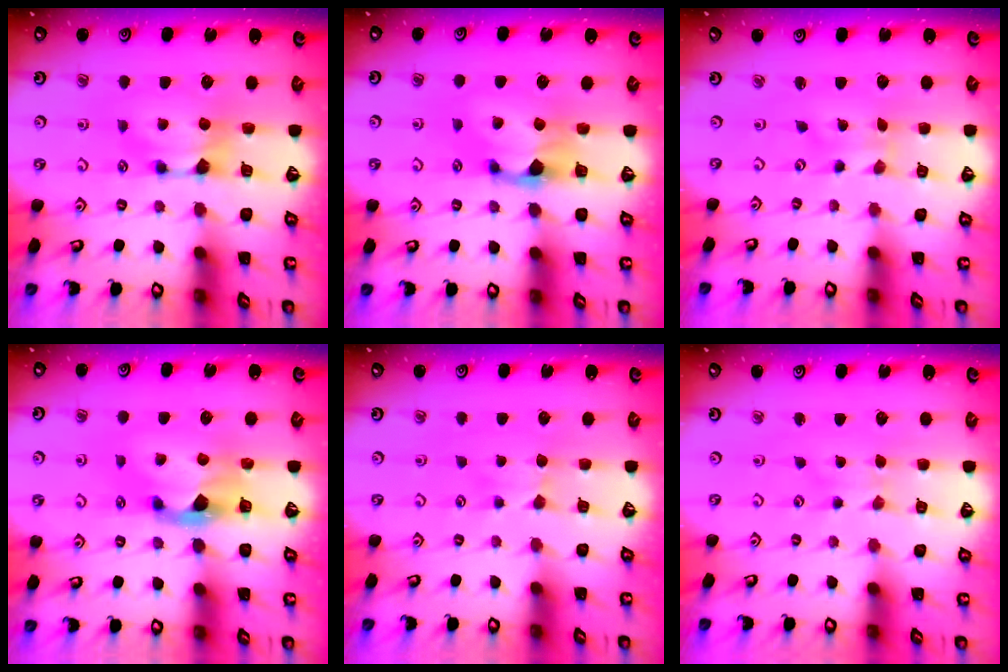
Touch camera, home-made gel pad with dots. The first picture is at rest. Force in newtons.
{"total": 1.2, "press": 0.4, "slide": 1.2}
{"total": 4.5, "press": 4.4, "slide": 1.1}
{"total": 2.3, "press": 1.9, "slide": 1.2}
{"total": 2.3, "press": 2.2, "slide": 0.5}
{"total": 2.0, "press": 2.0, "slide": 0.1}